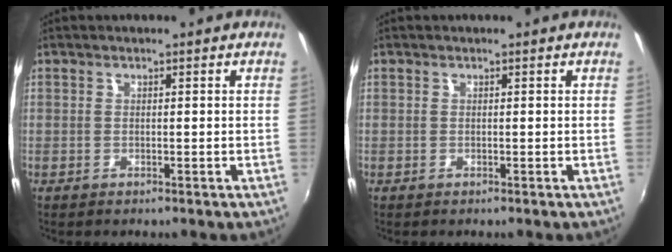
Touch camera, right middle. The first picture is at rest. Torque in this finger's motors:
{"motor_torque": [-0.02, 0.02, 0.00, 0.00]}